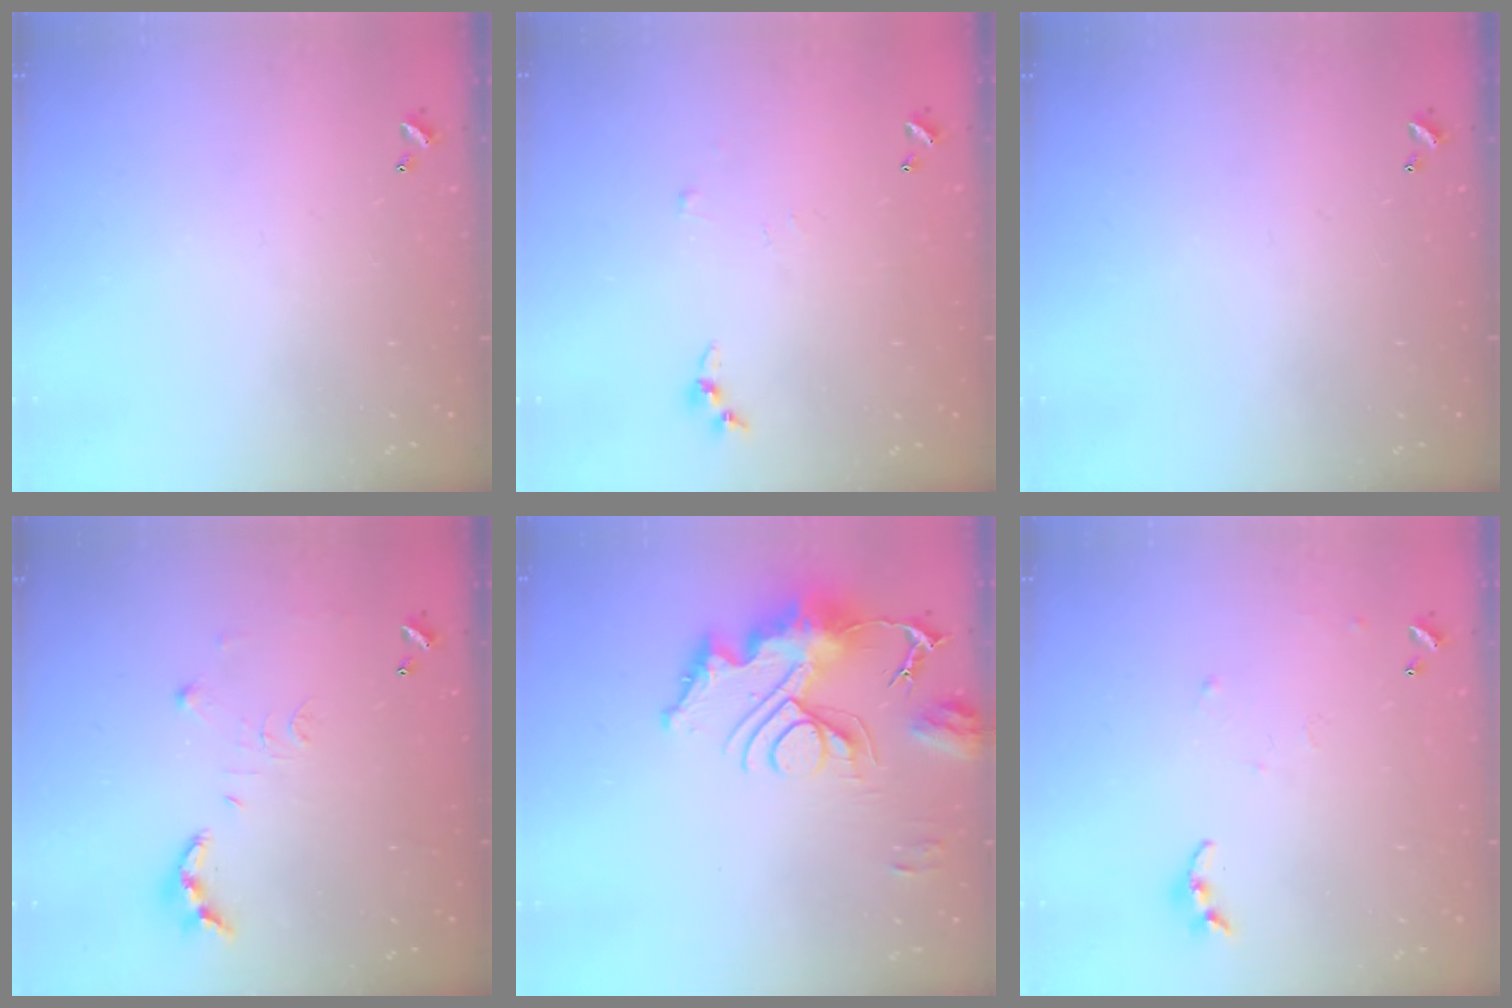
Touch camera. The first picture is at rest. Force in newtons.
{"total": 3.7, "press": 3.7, "slide": 0.5}
{"total": 0.0}
{"total": 8.7, "press": 8.7, "slide": 0.8}
{"total": 15.1, "press": 15.0, "slide": 1.8}
{"total": 5.7, "press": 5.6, "slide": 0.6}